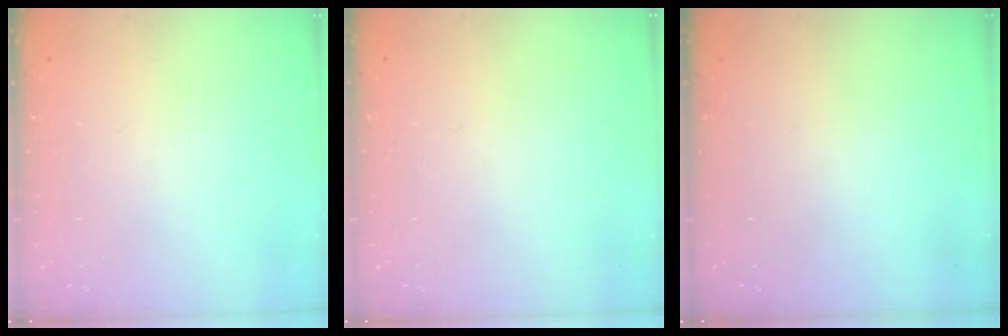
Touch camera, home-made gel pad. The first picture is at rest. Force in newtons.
{"total": 2.6, "press": 2.6, "slide": 0.2}
{"total": 0.0}